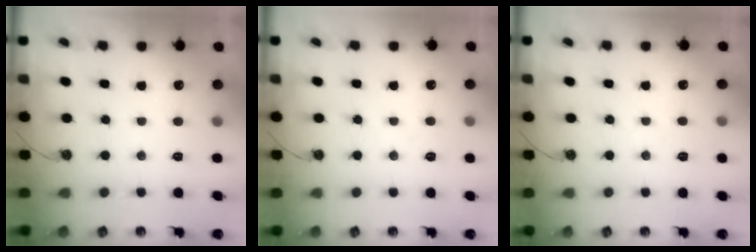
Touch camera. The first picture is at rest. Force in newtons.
{"total": 4.5, "press": 4.5, "slide": 0.7}
{"total": 3.1, "press": 3.1, "slide": 0.6}